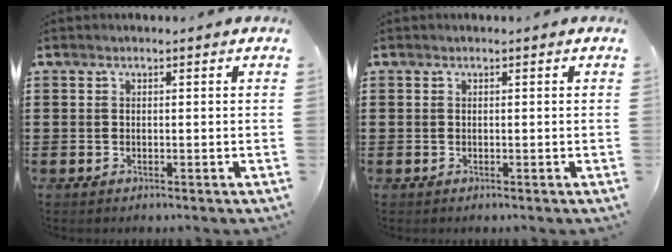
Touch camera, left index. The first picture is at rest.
{"total": 0.0}